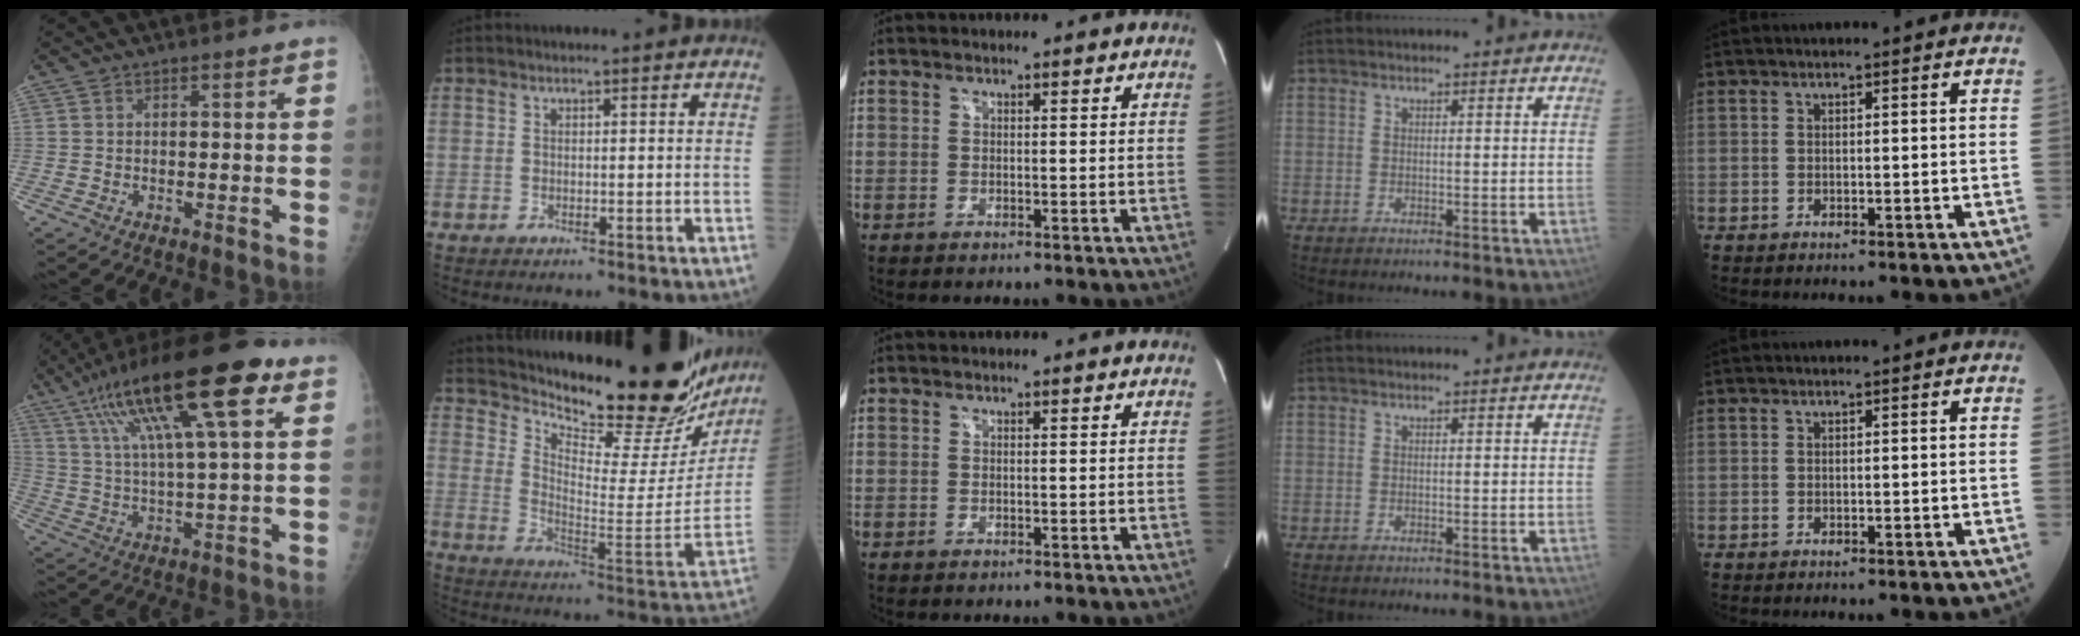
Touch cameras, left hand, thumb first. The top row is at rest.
{"thumb": {"total": 22.5, "force": [10.5, 5.4, 19.1], "torque": [-0.332, 0.005, 0.173]}, "index": {"total": 25.9, "force": [23.4, 4.9, 9.8], "torque": [-0.158, -0.097, 0.310]}}